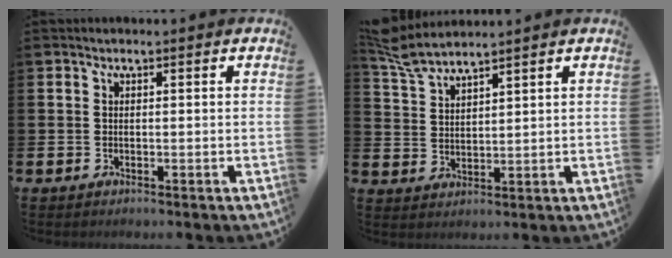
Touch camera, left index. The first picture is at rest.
{"total": 5.2, "force": [5.0, 0.5, 1.3], "torque": [-0.040, -0.022, 0.092]}